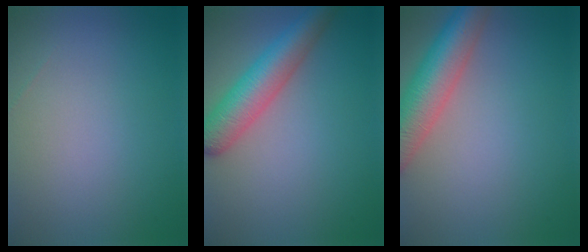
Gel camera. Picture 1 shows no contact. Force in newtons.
{"total": 5.4, "press": 5.4, "slide": 0.2}
{"total": 6.5, "press": 6.4, "slide": 0.6}